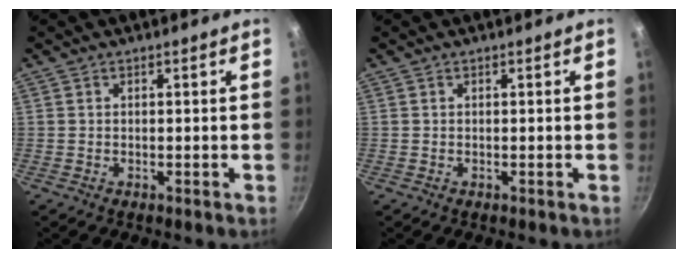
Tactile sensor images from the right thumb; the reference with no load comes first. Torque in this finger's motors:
{"motor_torque": [-0.06, 0.06, -0.06, 0.06, 0.00]}